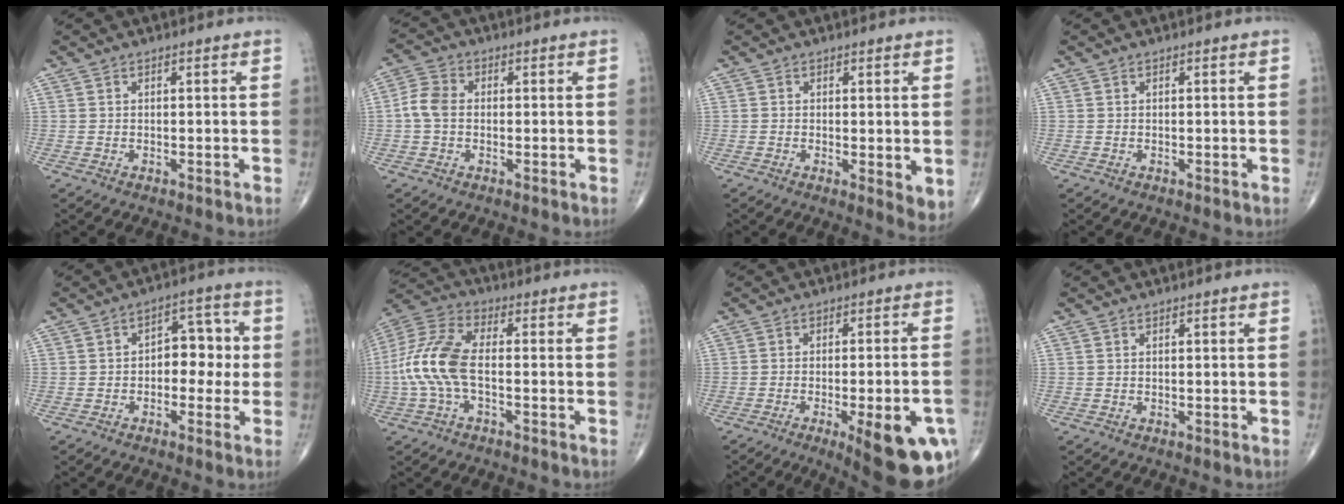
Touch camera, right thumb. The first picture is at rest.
{"total": 5.0, "force": [-0.3, 3.6, 3.3], "torque": [-0.069, 0.015, -0.015]}
{"total": 4.1, "force": [-0.2, 1.4, 3.8], "torque": [-0.054, -0.015, -0.004]}
{"total": 0.0}
{"total": 7.6, "force": [-0.5, 5.0, 5.7], "torque": [-0.038, 0.028, -0.018]}
{"total": 12.2, "force": [-1.8, 5.6, 10.7], "torque": [-0.250, 0.028, -0.042]}
{"total": 17.3, "force": [-7.2, 5.2, 14.9], "torque": [-0.141, 0.013, -0.082]}
{"total": 0.0}